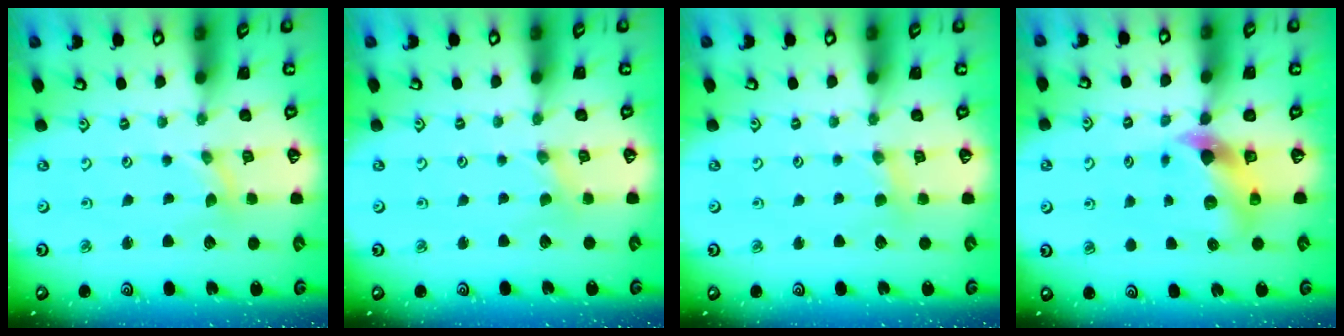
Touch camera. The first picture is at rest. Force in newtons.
{"total": 0.0}
{"total": 2.6, "press": 2.6, "slide": 0.4}
{"total": 8.2, "press": 8.1, "slide": 0.8}